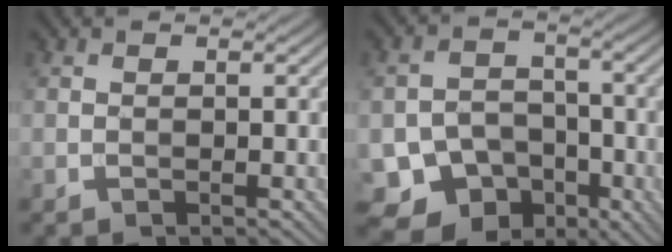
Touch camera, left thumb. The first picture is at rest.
{"total": 9.7, "force": [-5.6, 7.2, 3.4], "torque": [-0.053, -0.015, -0.108]}